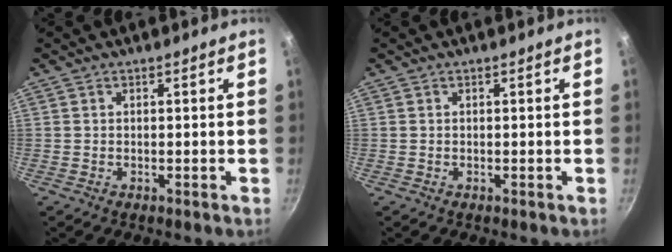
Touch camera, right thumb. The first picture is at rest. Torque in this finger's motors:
{"motor_torque": [-0.03, 0.01, 0.03, 0.03, 0.00]}